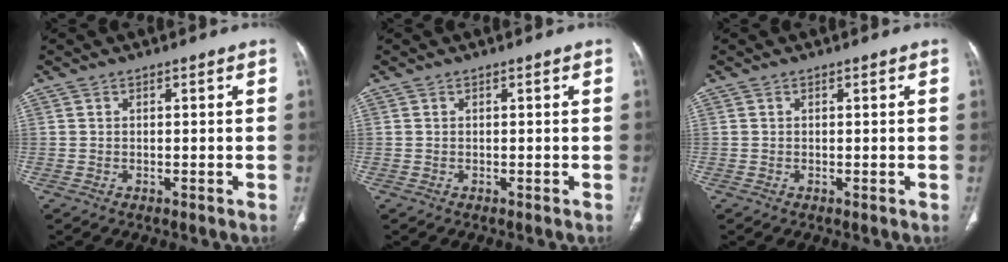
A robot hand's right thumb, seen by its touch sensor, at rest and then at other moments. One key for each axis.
{"total": 0.0}
{"total": 0.0}